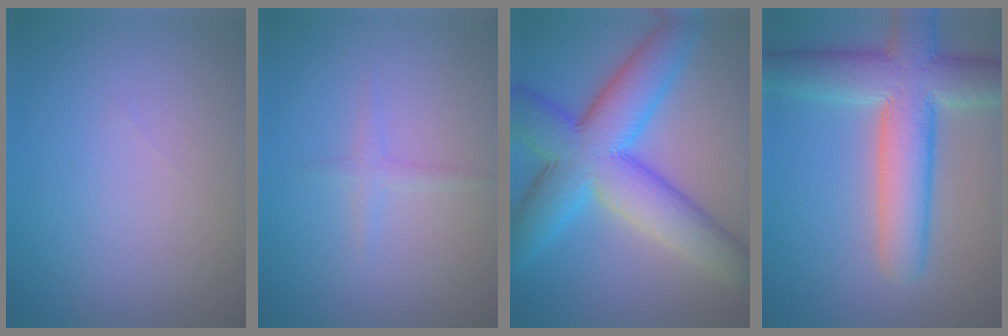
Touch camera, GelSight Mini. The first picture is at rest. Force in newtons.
{"total": 1.1, "press": 1.1, "slide": 0.0}
{"total": 10.9, "press": 10.9, "slide": 0.0}
{"total": 8.9, "press": 8.9, "slide": 0.5}